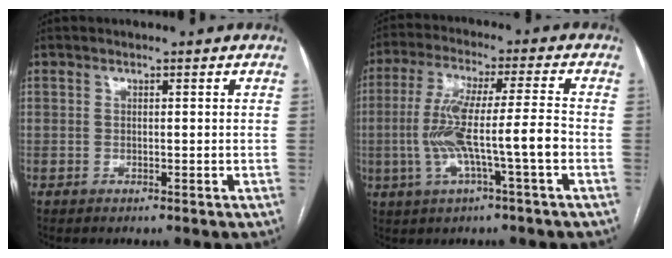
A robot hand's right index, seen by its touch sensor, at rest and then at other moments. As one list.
[{"total": 11.2, "force": [-2.5, 0.0, 10.9], "torque": [-0.214, 0.014, -0.048]}]